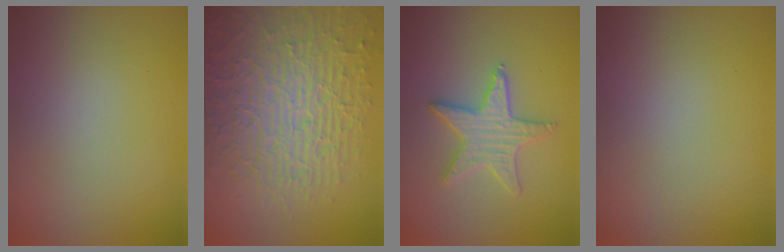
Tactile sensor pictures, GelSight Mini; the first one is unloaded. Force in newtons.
{"total": 10.4, "press": 6.6, "slide": 8.0}
{"total": 3.5, "press": 3.4, "slide": 0.7}
{"total": 0.0}